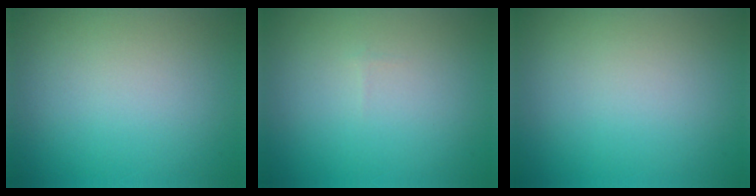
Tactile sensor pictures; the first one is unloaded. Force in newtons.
{"total": 0.0}
{"total": 0.0}